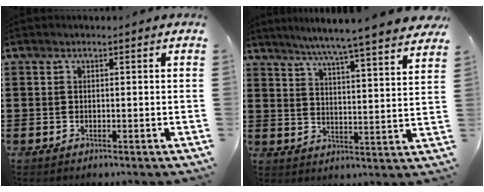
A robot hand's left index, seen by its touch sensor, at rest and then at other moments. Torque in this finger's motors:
{"motor_torque": [1.85, -0.29, 0.90, 0.10]}